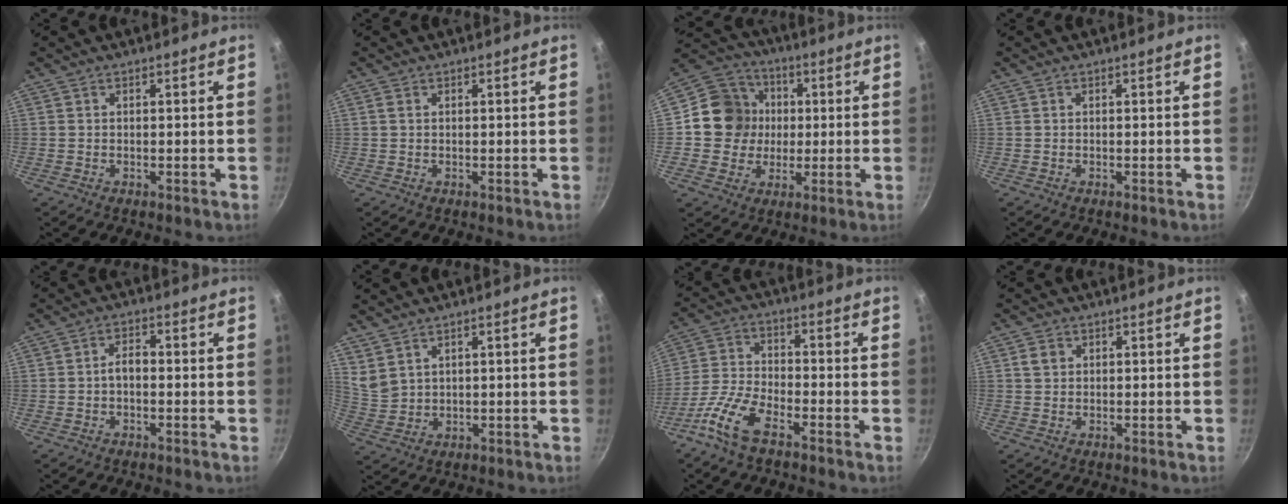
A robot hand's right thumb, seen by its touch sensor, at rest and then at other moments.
{"total": 0.6, "force": [0.3, 0.3, 0.5], "torque": [-0.011, 0.001, 0.005]}
{"total": 12.4, "force": [0.6, 11.6, 4.2], "torque": [-0.041, 0.022, -0.004]}
{"total": 0.0}
{"total": 2.9, "force": [-0.8, 1.7, 2.2], "torque": [-0.032, 0.018, -0.017]}
{"total": 3.8, "force": [2.8, 2.0, 1.6], "torque": [-0.025, -0.016, 0.067]}
{"total": 9.6, "force": [-6.2, 3.7, 6.3], "torque": [-0.135, 0.031, -0.134]}
{"total": 2.3, "force": [0.6, 1.9, 1.1], "torque": [-0.010, 0.004, 0.012]}